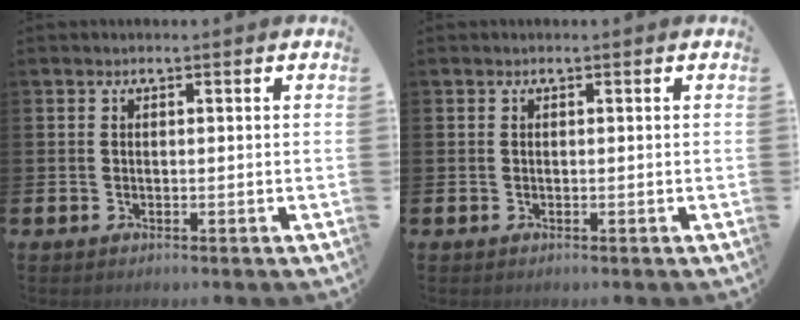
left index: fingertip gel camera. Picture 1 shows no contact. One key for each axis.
{"total": 0.0}